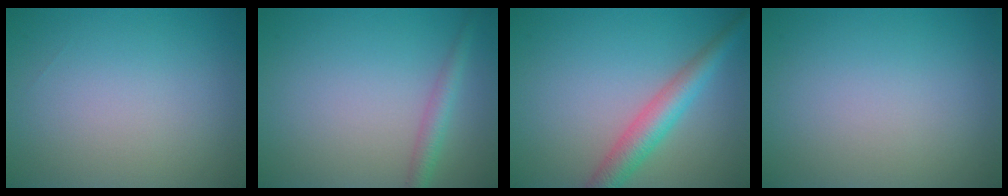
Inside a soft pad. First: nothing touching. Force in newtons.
{"total": 2.2, "press": 2.2, "slide": 0.1}
{"total": 4.1, "press": 4.1, "slide": 0.1}
{"total": 0.0}